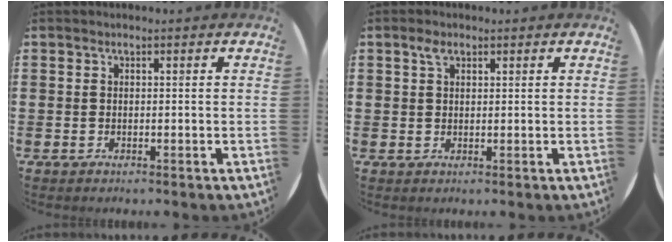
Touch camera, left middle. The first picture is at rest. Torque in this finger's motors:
{"motor_torque": [0.23, -0.15, -0.12, -0.02]}